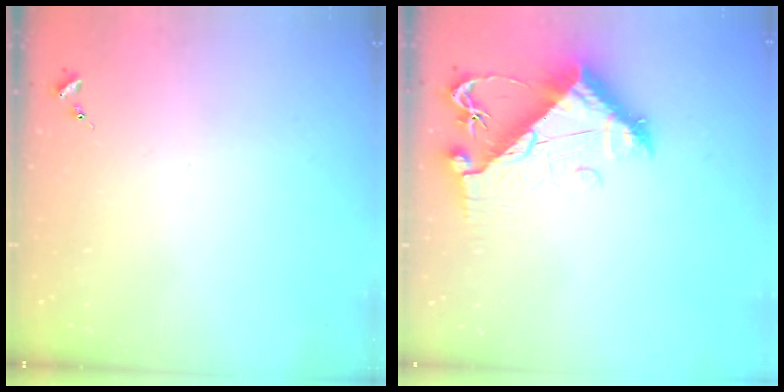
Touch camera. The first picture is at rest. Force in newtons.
{"total": 9.1, "press": 9.1, "slide": 1.1}